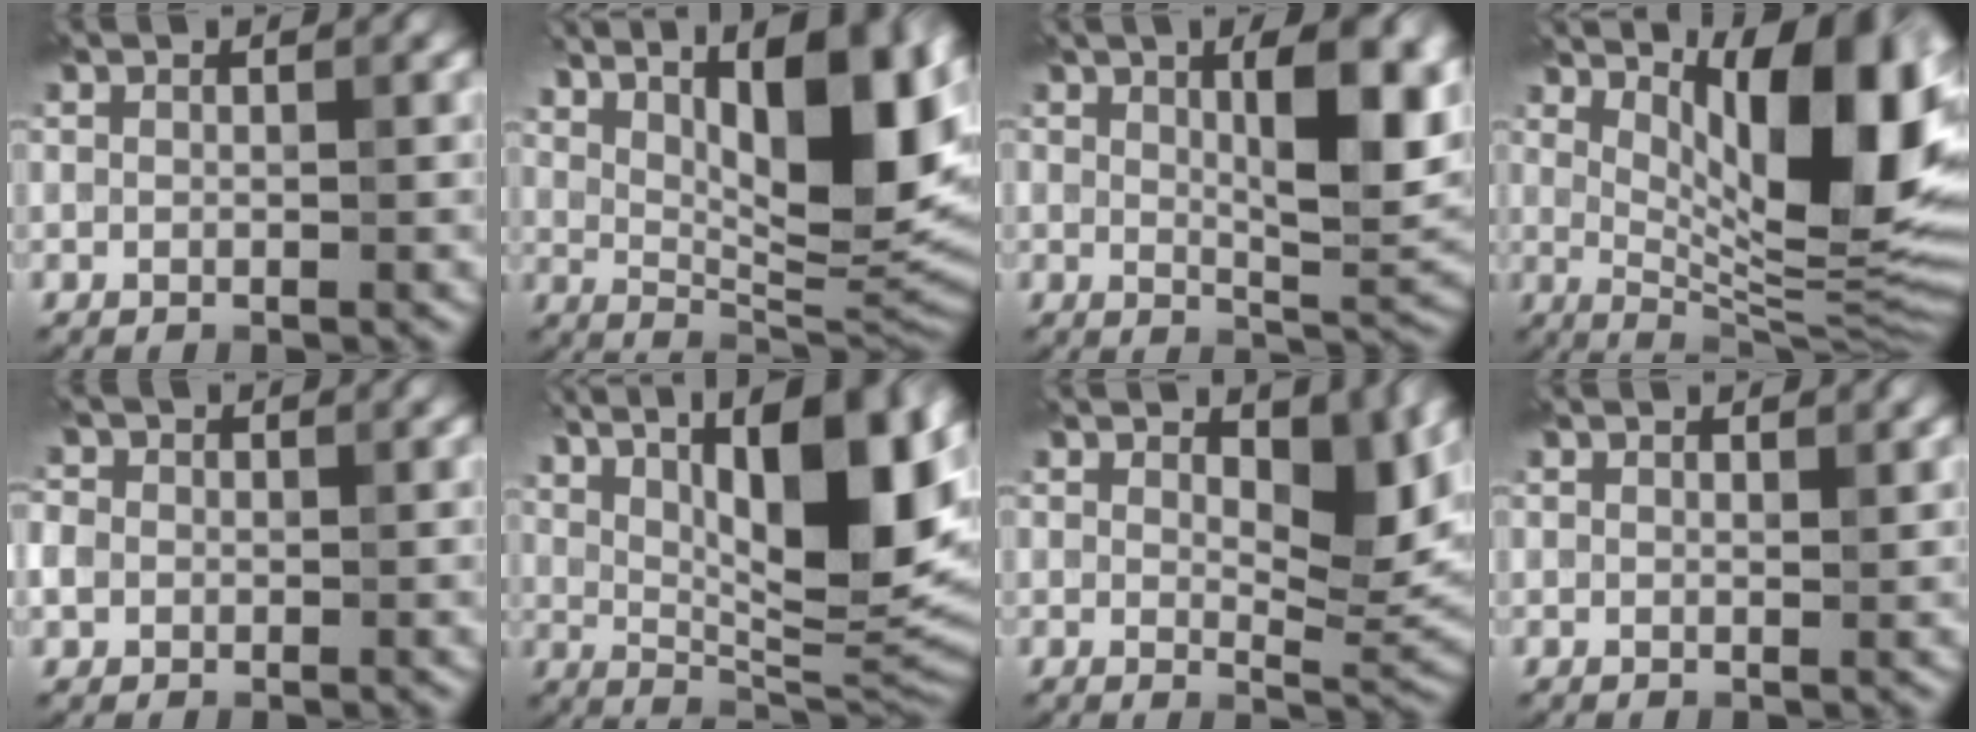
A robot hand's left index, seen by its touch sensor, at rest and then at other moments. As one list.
[{"total": 14.0, "force": [6.0, 4.3, 11.9], "torque": [-0.167, 0.002, 0.104]}, {"total": 8.9, "force": [2.5, 3.0, 8.0], "torque": [-0.114, 0.000, 0.042]}, {"total": 14.2, "force": [4.6, 4.3, 12.8], "torque": [-0.164, -0.005, 0.075]}, {"total": 3.0, "force": [0.4, 2.7, 1.3], "torque": [-0.029, 0.019, -0.003]}, {"total": 15.6, "force": [6.4, 4.8, 13.4], "torque": [-0.189, 0.010, 0.111]}, {"total": 5.3, "force": [2.1, 2.3, 4.3], "torque": [-0.057, -0.008, 0.033]}, {"total": 0.7, "force": [0.6, 0.1, 0.4], "torque": [-0.004, 0.000, 0.011]}]